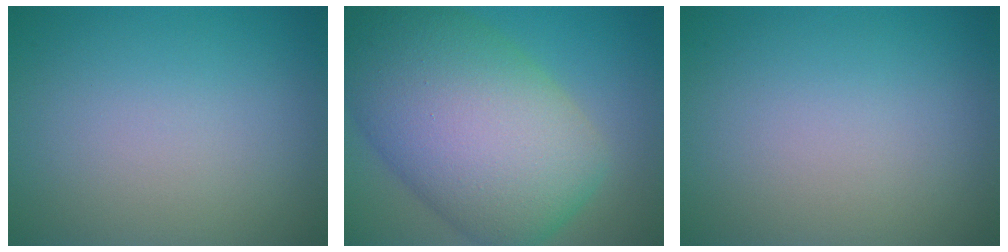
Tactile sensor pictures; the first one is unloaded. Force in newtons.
{"total": 14.7, "press": 14.7, "slide": 0.4}
{"total": 0.0}